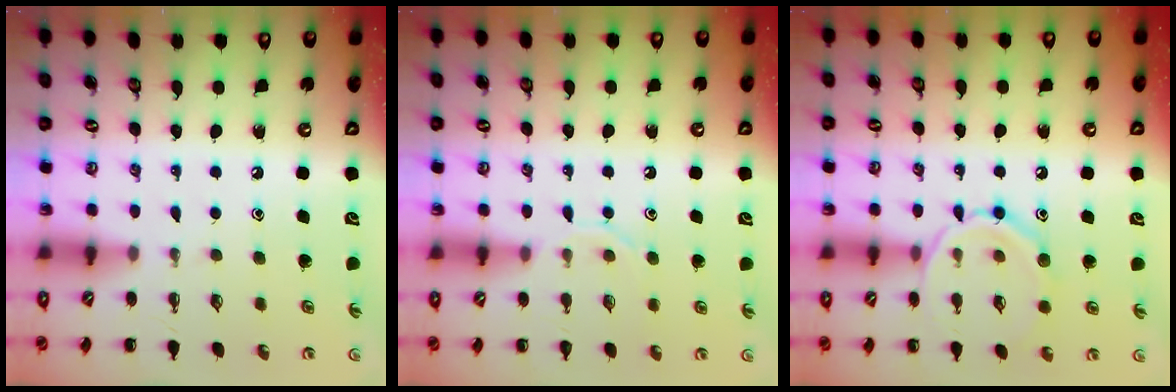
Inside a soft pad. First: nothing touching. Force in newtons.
{"total": 7.6, "press": 7.5, "slide": 1.2}
{"total": 11.3, "press": 11.3, "slide": 0.6}